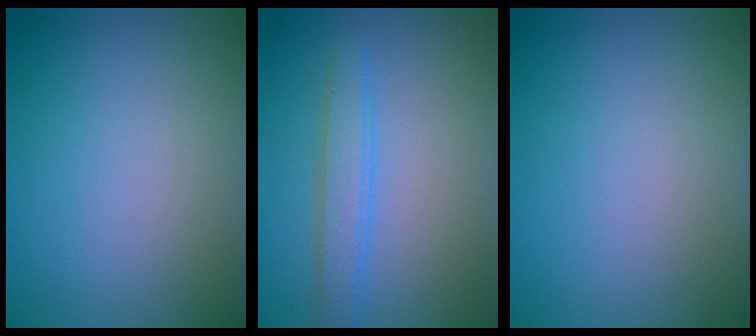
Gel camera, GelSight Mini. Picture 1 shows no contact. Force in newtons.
{"total": 2.5, "press": 2.5, "slide": 0.1}
{"total": 0.0}